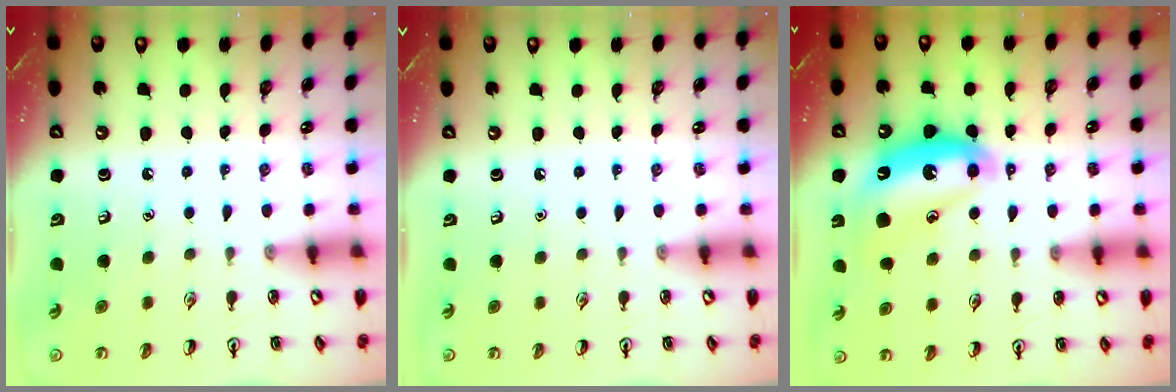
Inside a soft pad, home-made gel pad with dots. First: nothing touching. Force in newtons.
{"total": 0.0}
{"total": 14.4, "press": 14.4, "slide": 1.3}